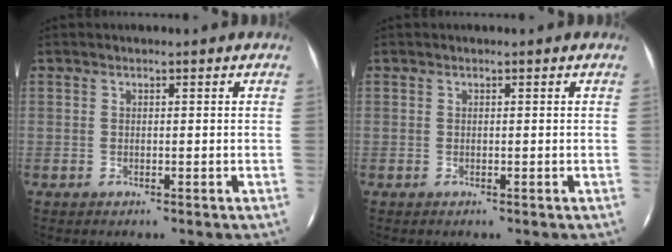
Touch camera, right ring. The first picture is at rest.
{"total": 0.0}